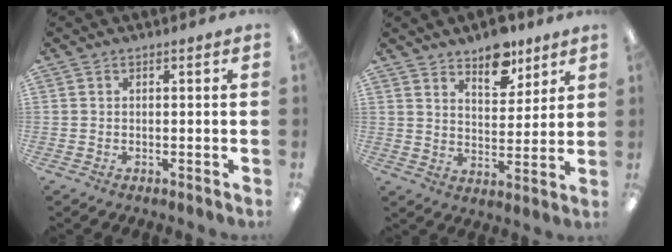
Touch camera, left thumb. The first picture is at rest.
{"total": 9.8, "force": [7.6, 4.6, 4.1], "torque": [-0.040, -0.048, 0.130]}